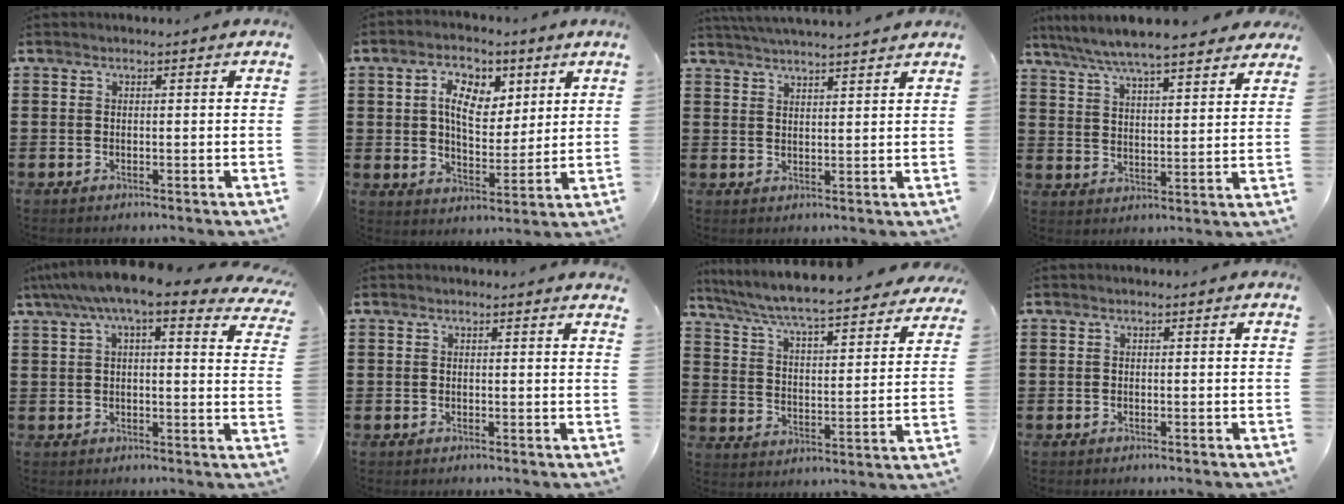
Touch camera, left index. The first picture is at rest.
{"total": 7.6, "force": [3.2, 4.5, 5.2], "torque": [-0.099, 0.005, 0.051]}
{"total": 3.2, "force": [3.1, -0.5, 0.3], "torque": [-0.016, -0.011, 0.058]}
{"total": 6.6, "force": [6.1, 0.2, 2.4], "torque": [-0.072, -0.029, 0.107]}
{"total": 8.2, "force": [6.2, 1.1, 5.3], "torque": [-0.120, -0.012, 0.109]}
{"total": 1.0, "force": [0.9, -0.2, 0.5], "torque": [-0.011, -0.003, 0.017]}
{"total": 5.7, "force": [5.2, -0.3, 2.2], "torque": [-0.069, -0.045, 0.082]}
{"total": 0.0}